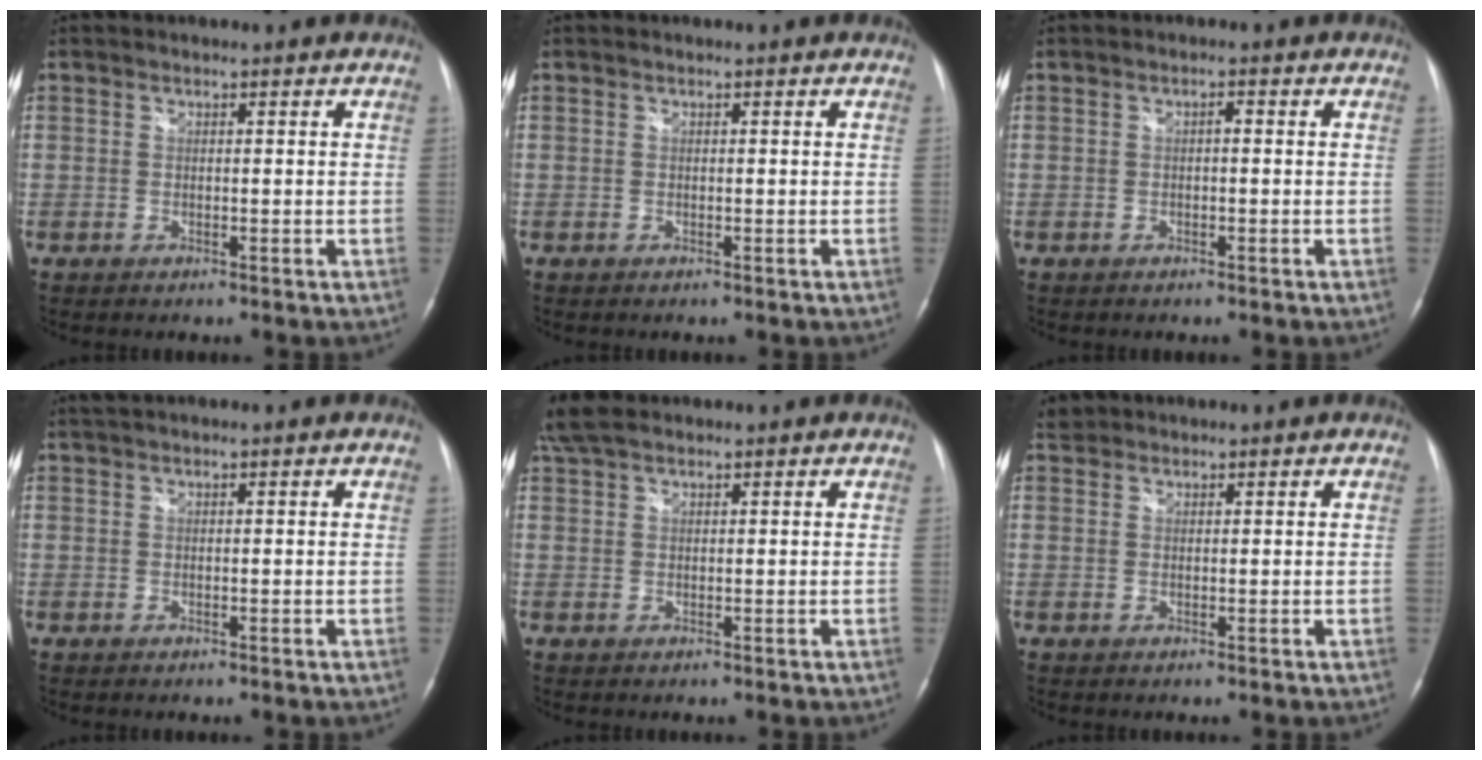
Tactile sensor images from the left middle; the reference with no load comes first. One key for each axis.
{"total": 0.0}
{"total": 0.8, "fx": 0.1, "fy": 0.2, "fz": 0.8, "tx": -0.012, "ty": 0.002, "tz": 0.000}
{"total": 1.4, "fx": 1.1, "fy": -0.1, "fz": 0.8, "tx": -0.018, "ty": 0.018, "tz": 0.024}
{"total": 4.5, "fx": 3.6, "fy": 1.4, "fz": 2.2, "tx": -0.055, "ty": 0.024, "tz": 0.074}
{"total": 1.6, "fx": 1.4, "fy": 0.8, "fz": -0.1, "tx": 0.001, "ty": 0.011, "tz": 0.024}